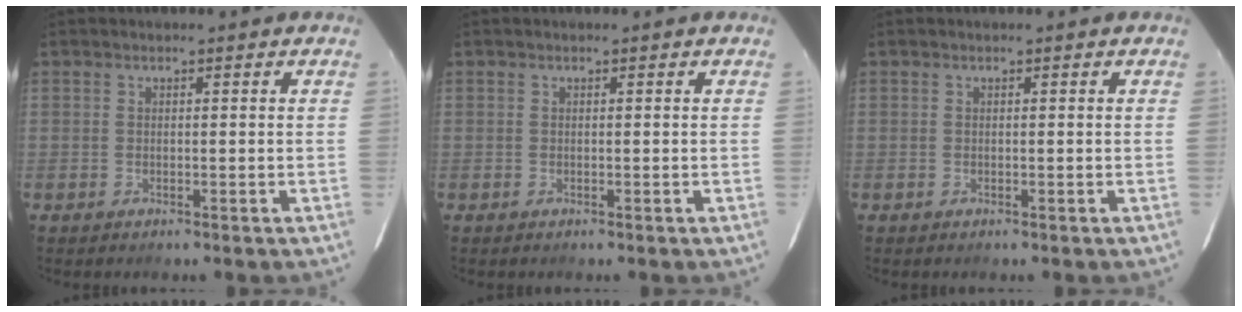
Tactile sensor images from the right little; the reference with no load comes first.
{"total": 0.0}
{"total": 0.0}